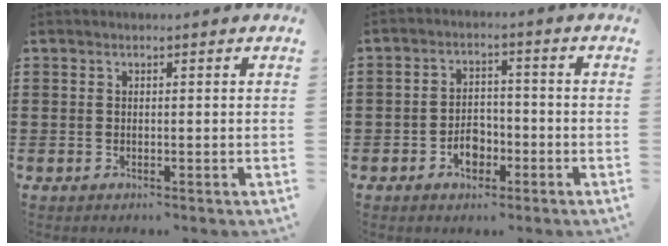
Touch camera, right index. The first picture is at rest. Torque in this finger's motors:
{"motor_torque": [1.16, 0.97, 0.54, 0.04]}